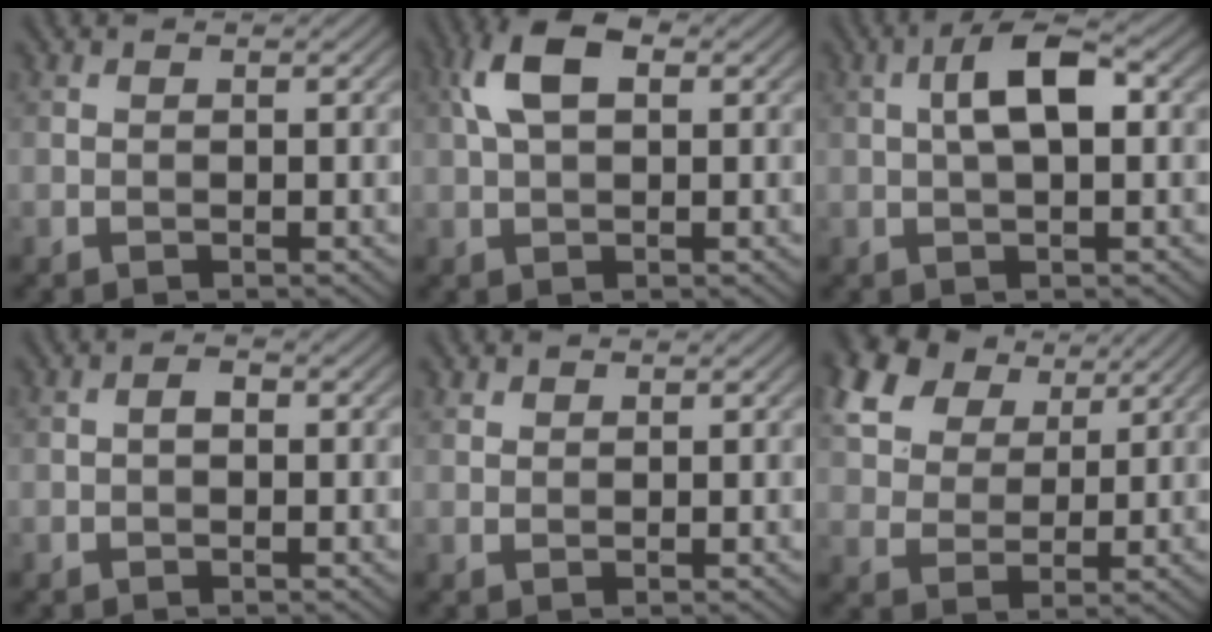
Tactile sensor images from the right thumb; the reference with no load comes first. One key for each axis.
{"total": 6.4, "fx": 1.9, "fy": 3.3, "fz": 5.2, "tx": -0.114, "ty": 0.016, "tz": 0.031}
{"total": 5.6, "fx": 0.9, "fy": 2.0, "fz": 5.1, "tx": -0.096, "ty": 0.012, "tz": 0.013}
{"total": 1.1, "fx": -0.1, "fy": 0.7, "fz": 0.9, "tx": -0.015, "ty": 0.006, "tz": -0.005}
{"total": 1.1, "fx": 0.9, "fy": 0.5, "fz": 0.2, "tx": -0.006, "ty": 0.001, "tz": 0.021}
{"total": 11.7, "fx": 6.9, "fy": 7.3, "fz": 6.0, "tx": -0.174, "ty": 0.027, "tz": 0.129}